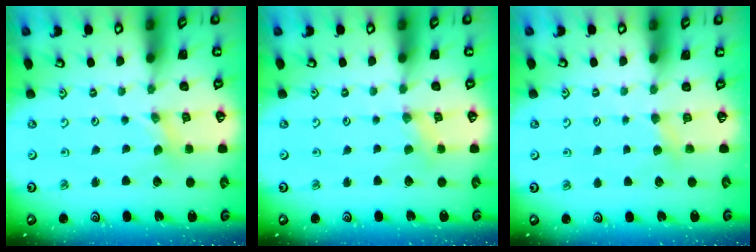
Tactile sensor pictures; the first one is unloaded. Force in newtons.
{"total": 2.2, "press": 2.2, "slide": 0.5}
{"total": 3.6, "press": 3.5, "slide": 0.5}